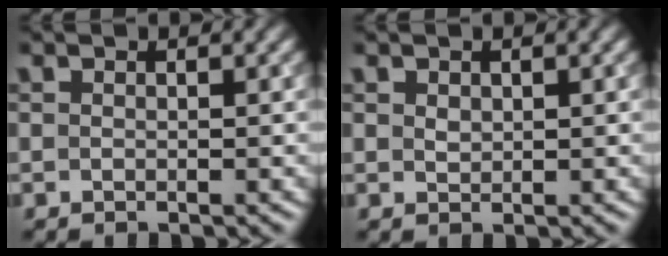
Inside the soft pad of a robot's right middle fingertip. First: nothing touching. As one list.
[{"total": 0.8, "force": [0.4, 0.6, 0.4], "torque": [-0.008, -0.001, 0.010]}]